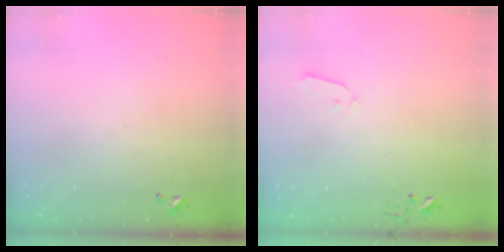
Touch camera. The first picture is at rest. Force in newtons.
{"total": 3.0, "press": 2.9, "slide": 0.7}